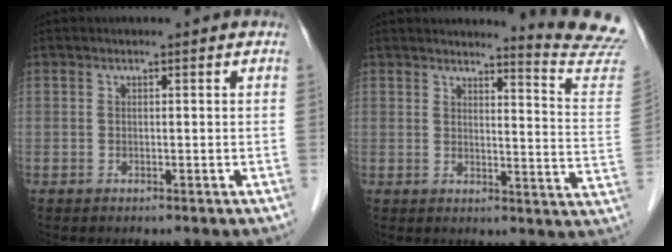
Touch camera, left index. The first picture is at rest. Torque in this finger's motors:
{"motor_torque": [0.65, -0.82, 0.31, 0.05]}